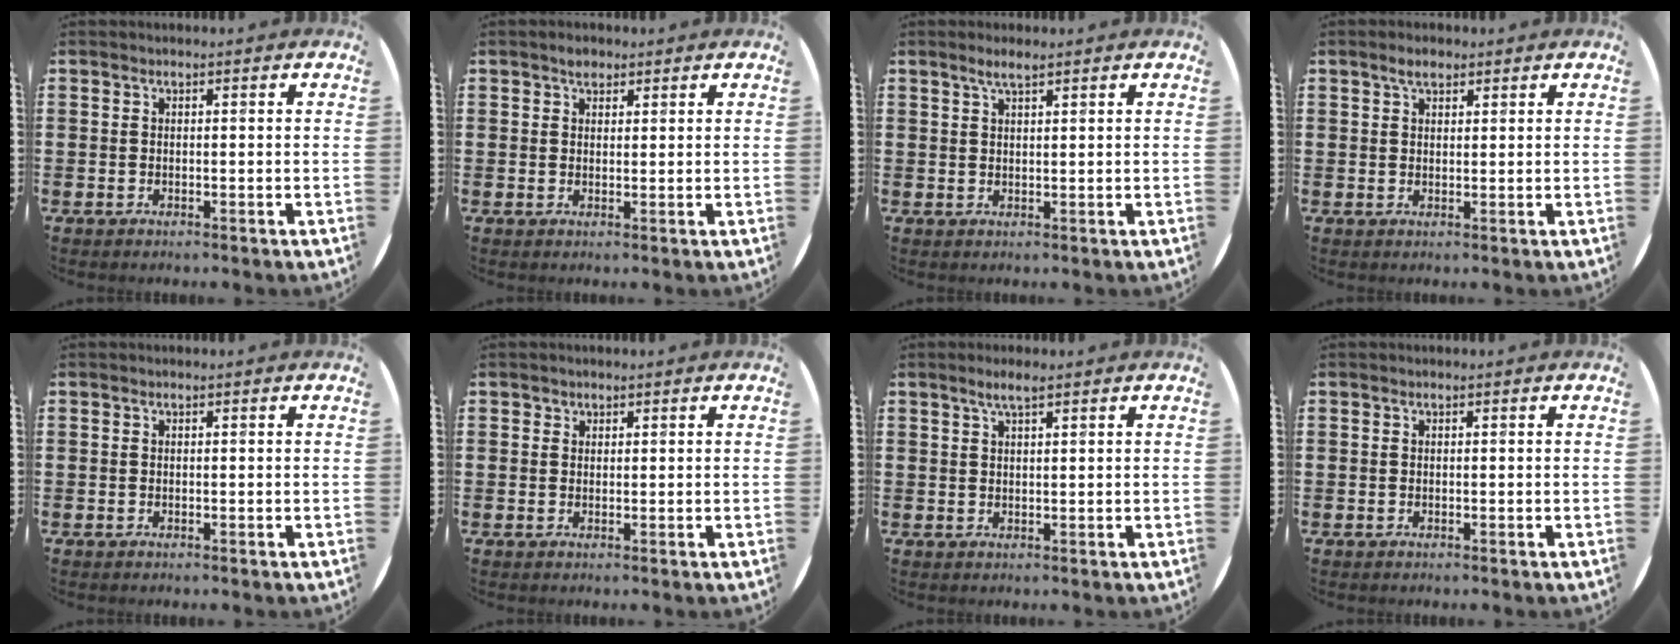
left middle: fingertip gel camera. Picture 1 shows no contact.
{"total": 1.7, "force": [1.4, 0.9, 0.5], "torque": [0.005, -0.002, 0.023]}
{"total": 2.3, "force": [1.8, 0.3, 1.3], "torque": [-0.028, 0.004, 0.032]}
{"total": 2.4, "force": [1.8, 1.0, 1.1], "torque": [-0.017, 0.003, 0.031]}
{"total": 0.0}
{"total": 0.8, "force": [0.7, 0.5, 0.0], "torque": [0.007, 0.000, 0.012]}
{"total": 2.4, "force": [1.8, 0.3, 1.6], "torque": [-0.033, 0.004, 0.031]}
{"total": 0.0}